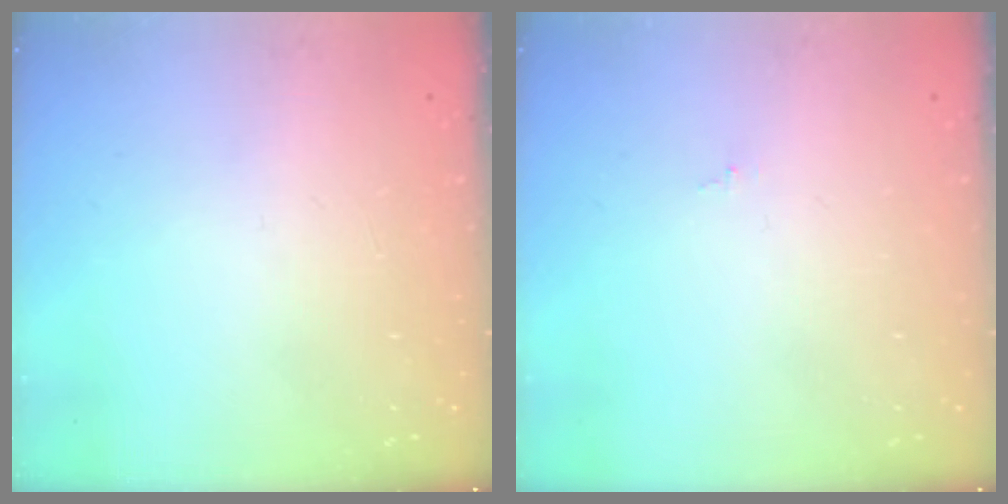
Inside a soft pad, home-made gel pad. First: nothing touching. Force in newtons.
{"total": 0.0}